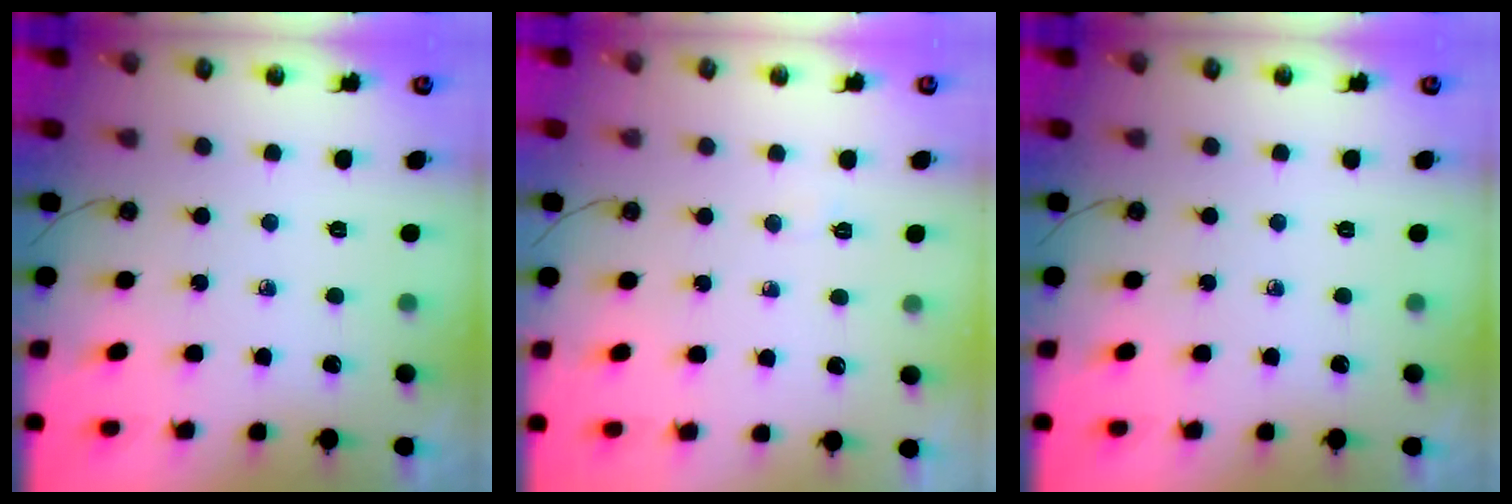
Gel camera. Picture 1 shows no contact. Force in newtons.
{"total": 13.8, "press": 3.4, "slide": 13.3}
{"total": 0.0}